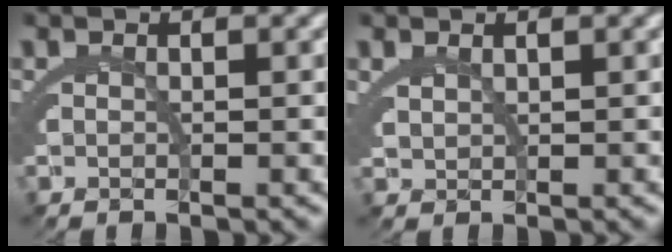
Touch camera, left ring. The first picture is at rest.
{"total": 1.0, "force": [1.0, -0.2, 0.2], "torque": [-0.006, -0.007, 0.029]}